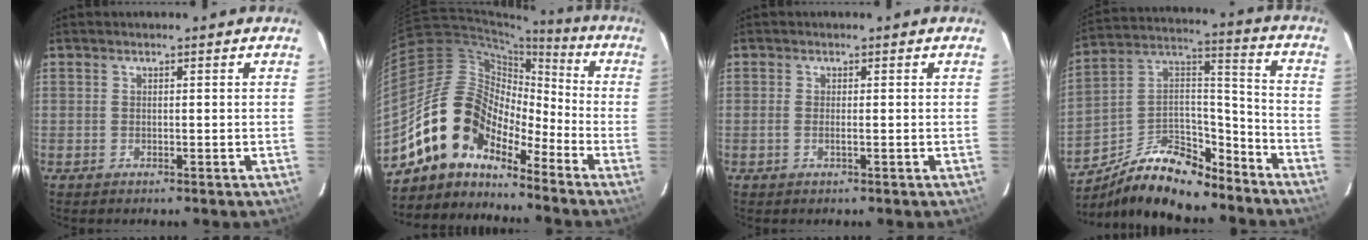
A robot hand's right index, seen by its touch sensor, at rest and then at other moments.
{"total": 12.9, "force": [-10.2, 6.1, 5.1], "torque": [-0.084, 0.027, -0.208]}
{"total": 1.1, "force": [-0.3, 0.0, 1.1], "torque": [-0.023, 0.000, -0.007]}
{"total": 18.9, "force": [-14.1, 7.6, 9.9], "torque": [-0.196, 0.032, -0.235]}